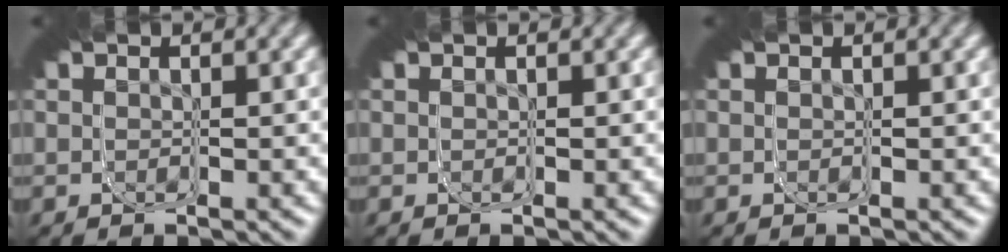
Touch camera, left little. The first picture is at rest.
{"total": 0.0}
{"total": 0.0}